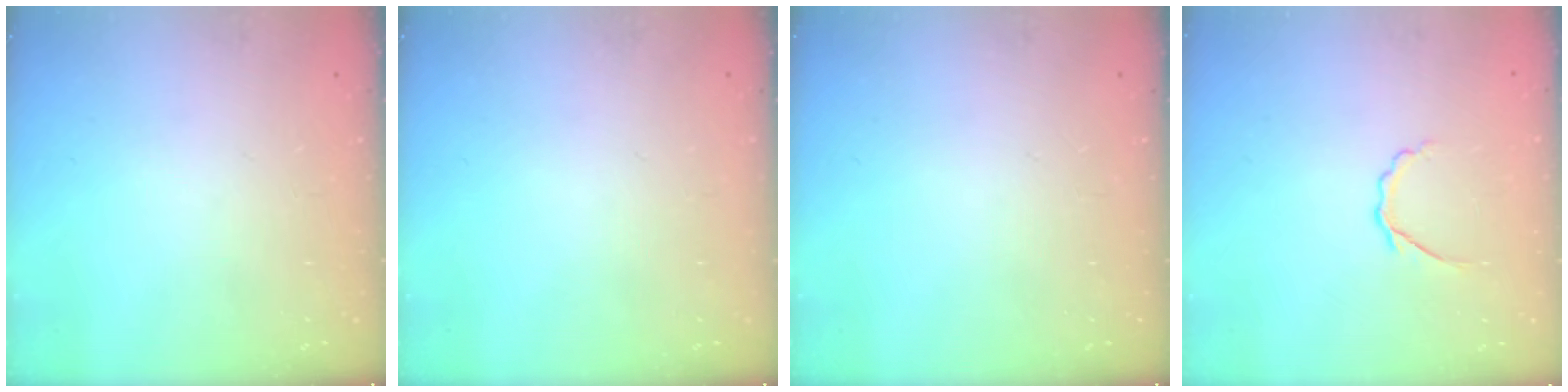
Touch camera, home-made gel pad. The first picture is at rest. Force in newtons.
{"total": 0.0}
{"total": 0.0}
{"total": 2.9, "press": 2.7, "slide": 0.8}